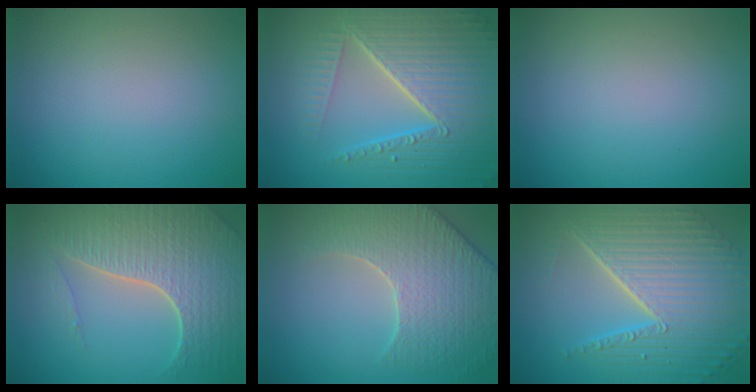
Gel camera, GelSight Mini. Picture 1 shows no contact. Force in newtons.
{"total": 8.6, "press": 6.0, "slide": 6.2}
{"total": 0.0}
{"total": 7.3, "press": 5.3, "slide": 4.9}
{"total": 6.0, "press": 5.4, "slide": 2.7}
{"total": 10.2, "press": 6.5, "slide": 7.9}